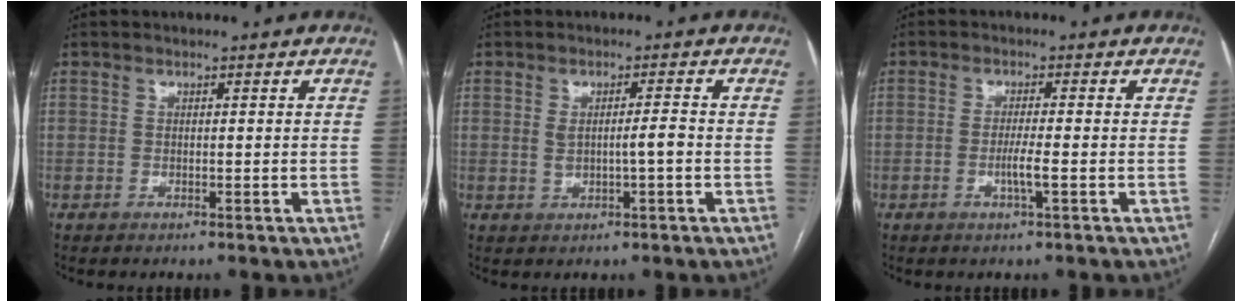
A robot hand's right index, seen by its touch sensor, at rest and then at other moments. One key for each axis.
{"total": 3.4, "fx": -0.3, "fy": 0.5, "fz": 3.3, "tx": -0.059, "ty": 0.002, "tz": 0.003}
{"total": 3.0, "fx": -1.0, "fy": -0.2, "fz": 2.8, "tx": -0.053, "ty": -0.004, "tz": -0.018}